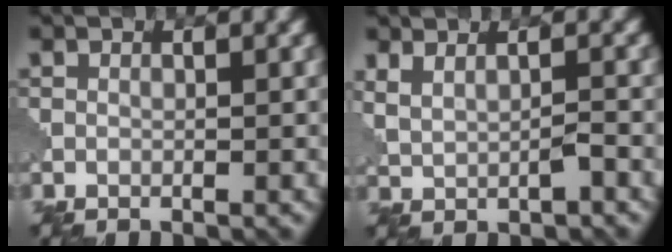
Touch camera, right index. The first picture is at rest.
{"total": 1.9, "force": [0.9, 0.8, 1.5], "torque": [-0.038, -0.005, 0.022]}